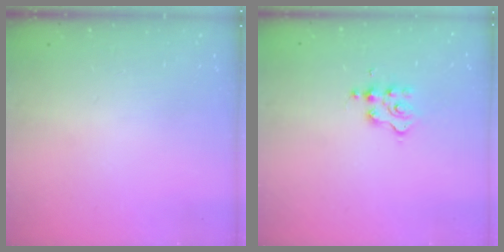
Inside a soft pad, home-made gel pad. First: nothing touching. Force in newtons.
{"total": 2.7, "press": 2.6, "slide": 0.4}